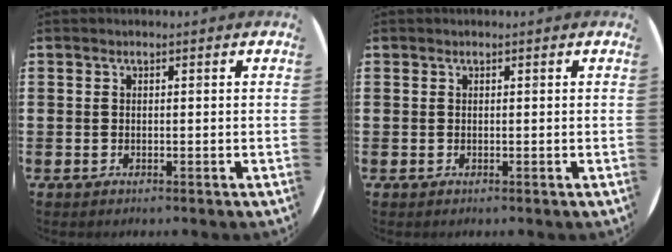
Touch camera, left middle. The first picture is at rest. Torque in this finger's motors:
{"motor_torque": [0.18, -0.16, -0.02, 0.00]}